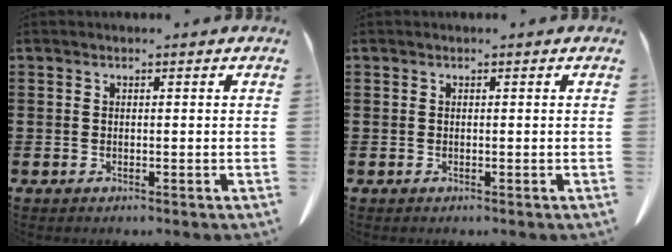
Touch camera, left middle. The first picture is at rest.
{"total": 0.0}